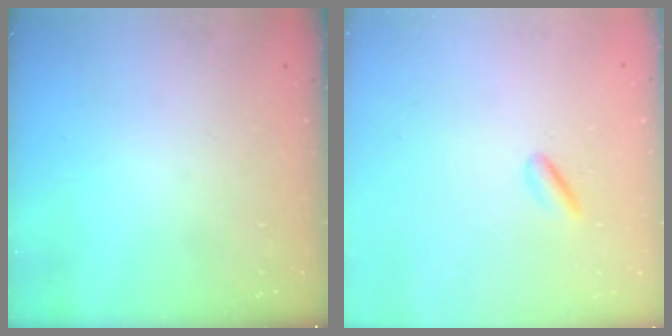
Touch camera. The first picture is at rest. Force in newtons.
{"total": 2.5, "press": 2.4, "slide": 0.7}